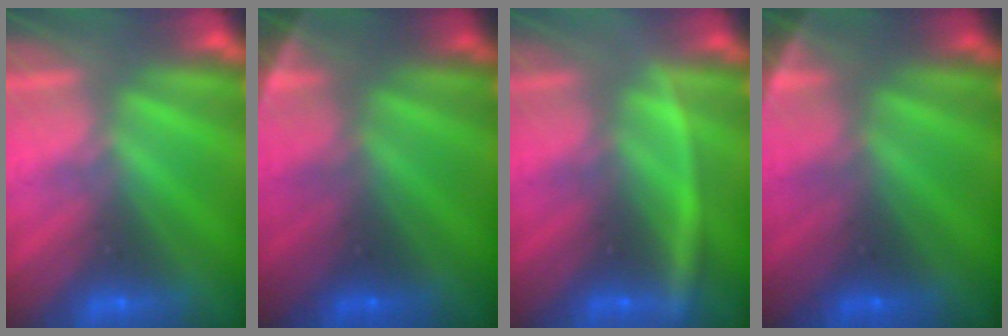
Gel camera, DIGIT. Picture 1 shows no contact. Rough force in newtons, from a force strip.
{"total": 2.8}
{"total": 3.3}
{"total": 2.8}